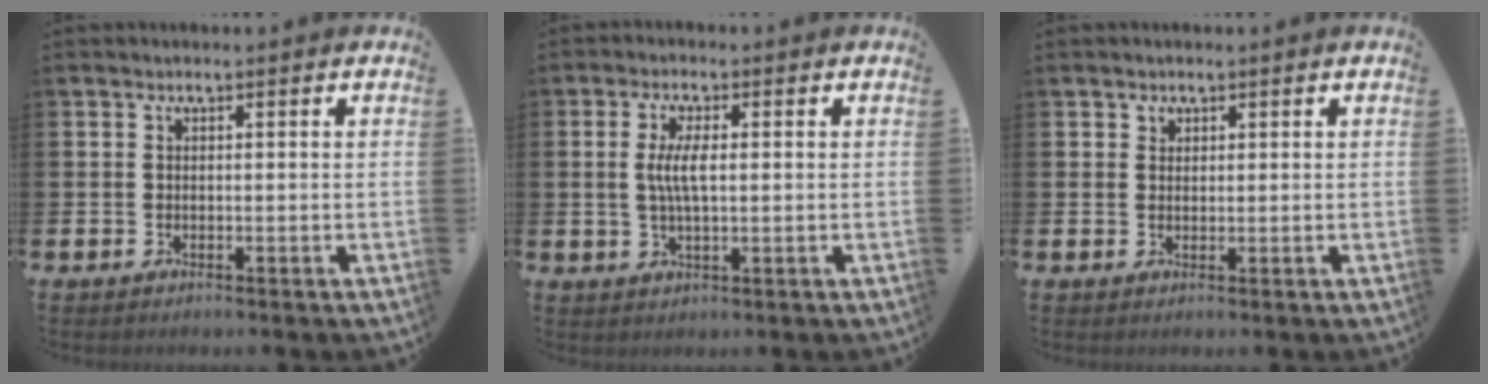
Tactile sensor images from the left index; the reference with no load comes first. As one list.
[{"total": 4.1, "force": [0.6, 1.4, 3.8], "torque": [-0.076, 0.006, 0.007]}, {"total": 1.2, "force": [1.0, 0.8, 0.0], "torque": [0.016, -0.002, 0.015]}]